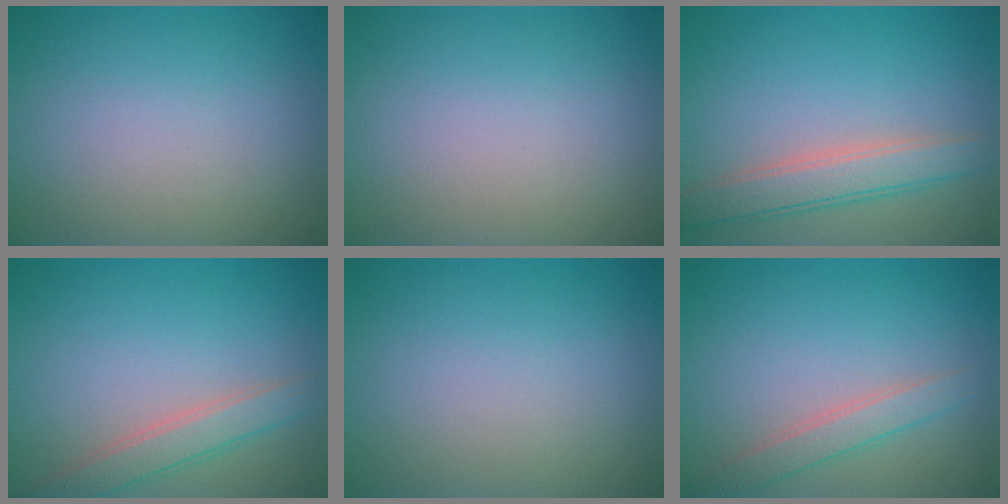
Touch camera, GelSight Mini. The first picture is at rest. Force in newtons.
{"total": 0.0}
{"total": 3.8, "press": 3.8, "slide": 0.2}
{"total": 2.9, "press": 2.9, "slide": 0.2}
{"total": 0.0}
{"total": 2.3, "press": 2.3, "slide": 0.1}